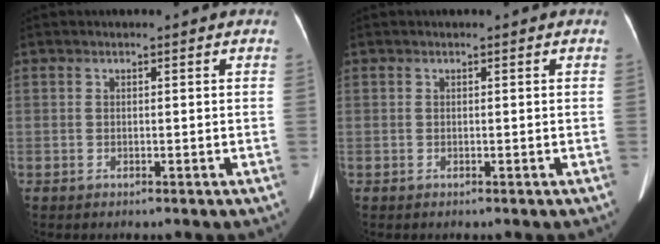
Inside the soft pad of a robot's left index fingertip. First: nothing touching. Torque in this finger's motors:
{"motor_torque": [-0.01, 0.00, 0.05, 0.01]}